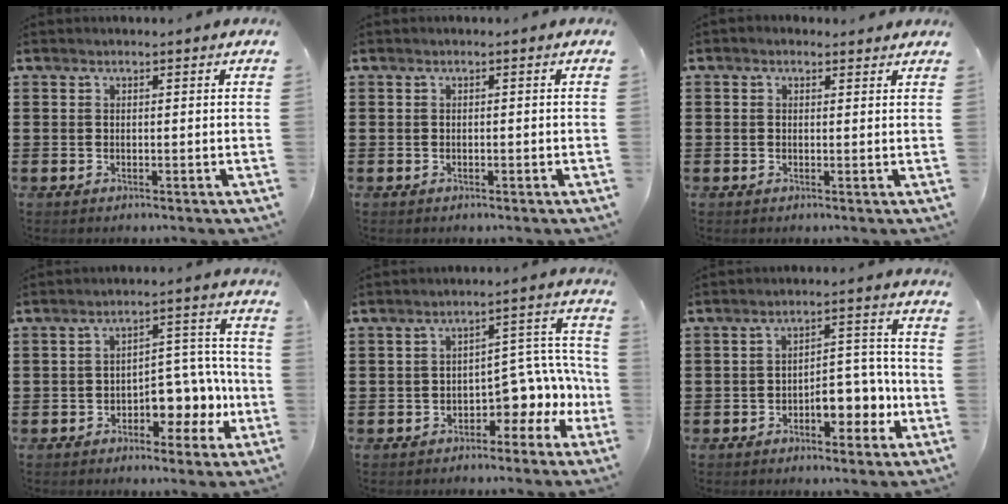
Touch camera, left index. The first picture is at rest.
{"total": 0.5, "force": [-0.4, 0.2, 0.3], "torque": [-0.008, -0.002, -0.007]}
{"total": 1.0, "force": [0.4, 0.9, 0.2], "torque": [-0.008, 0.004, 0.008]}
{"total": 6.5, "force": [-2.9, 3.9, 4.4], "torque": [-0.071, 0.009, -0.055]}
{"total": 6.9, "force": [-2.2, 3.7, 5.3], "torque": [-0.083, -0.012, -0.044]}
{"total": 6.8, "force": [-3.1, 3.6, 4.9], "torque": [-0.065, 0.008, -0.059]}